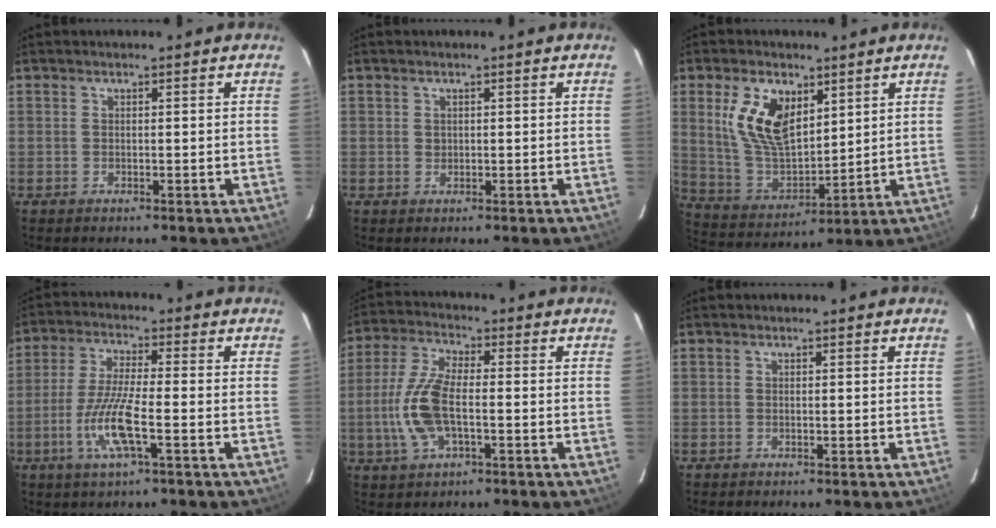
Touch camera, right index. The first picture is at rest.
{"total": 0.8, "force": [0.3, 0.7, 0.2], "torque": [0.000, 0.003, 0.005]}
{"total": 13.2, "force": [5.4, 7.1, 9.8], "torque": [-0.195, 0.009, 0.120]}
{"total": 9.7, "force": [-3.4, 1.2, 9.0], "torque": [-0.188, -0.007, -0.067]}
{"total": 11.0, "force": [-2.1, 4.6, 9.7], "torque": [-0.217, 0.005, -0.044]}
{"total": 0.0}